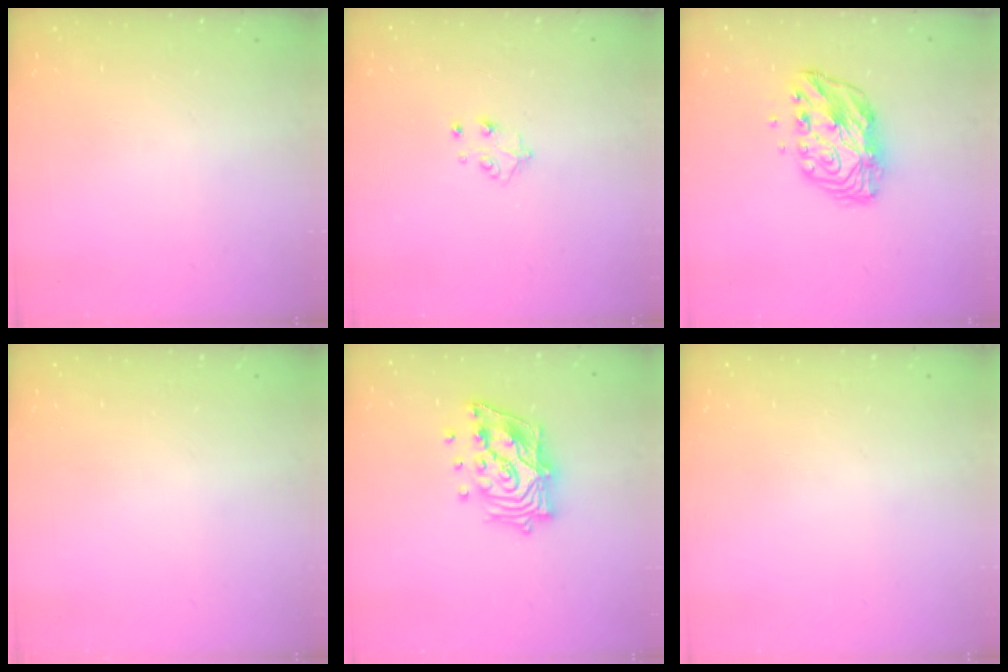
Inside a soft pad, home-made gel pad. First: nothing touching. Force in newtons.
{"total": 5.4, "press": 5.4, "slide": 0.4}
{"total": 11.2, "press": 11.2, "slide": 0.9}
{"total": 0.0}
{"total": 16.3, "press": 16.1, "slide": 2.3}
{"total": 0.0}